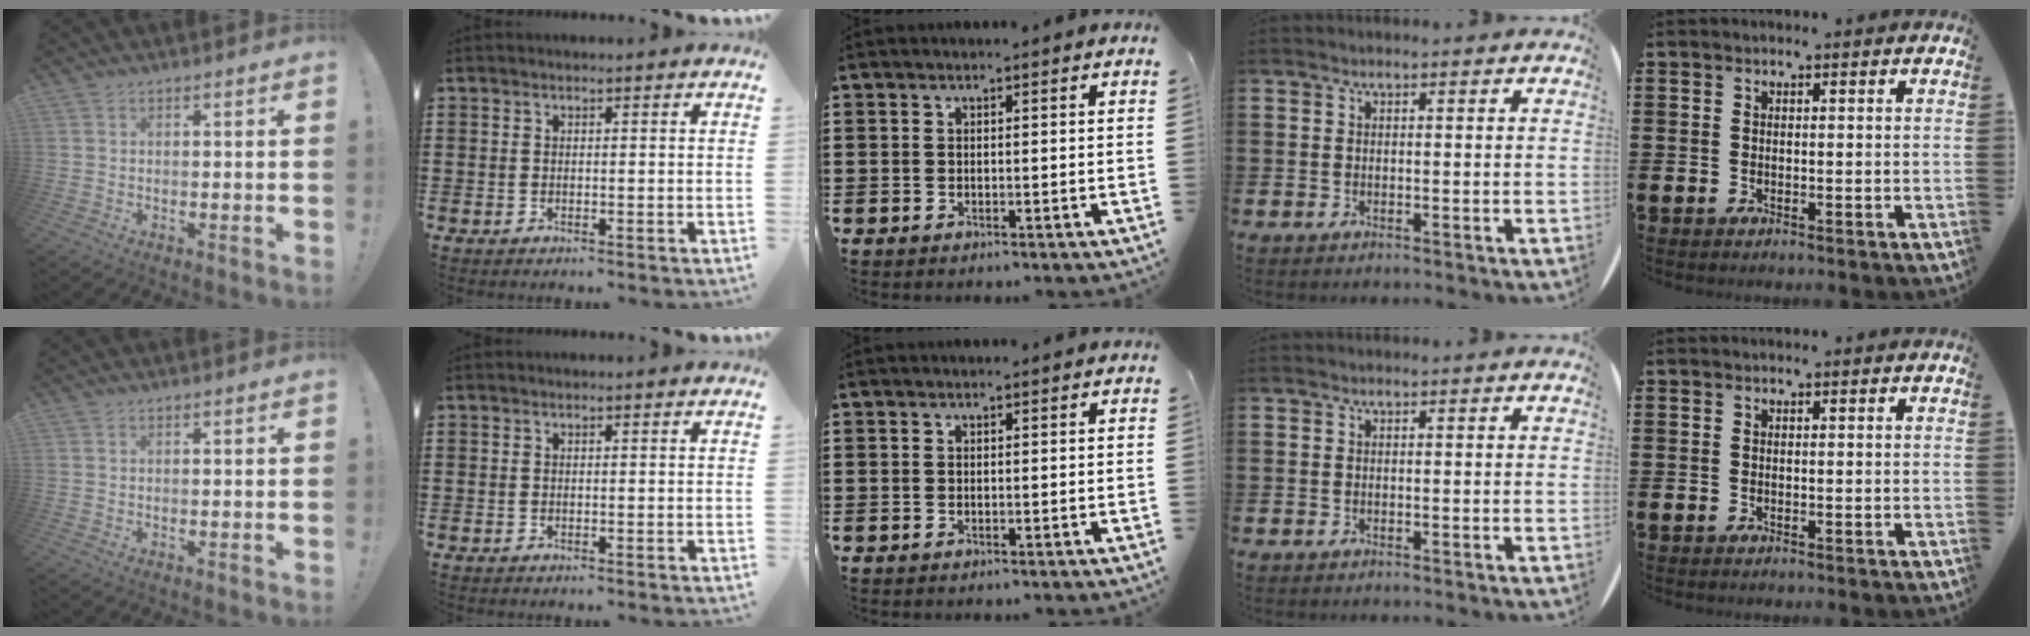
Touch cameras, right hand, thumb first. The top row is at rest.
{}